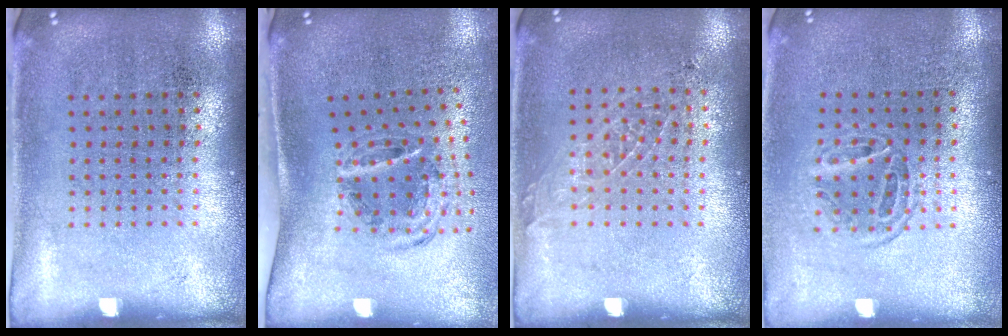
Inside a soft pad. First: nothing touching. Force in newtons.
{"total": 1.2, "press": 1.0, "slide": 0.6}
{"total": 0.9, "press": 0.9, "slide": 0.1}
{"total": 1.2, "press": 1.0, "slide": 0.6}